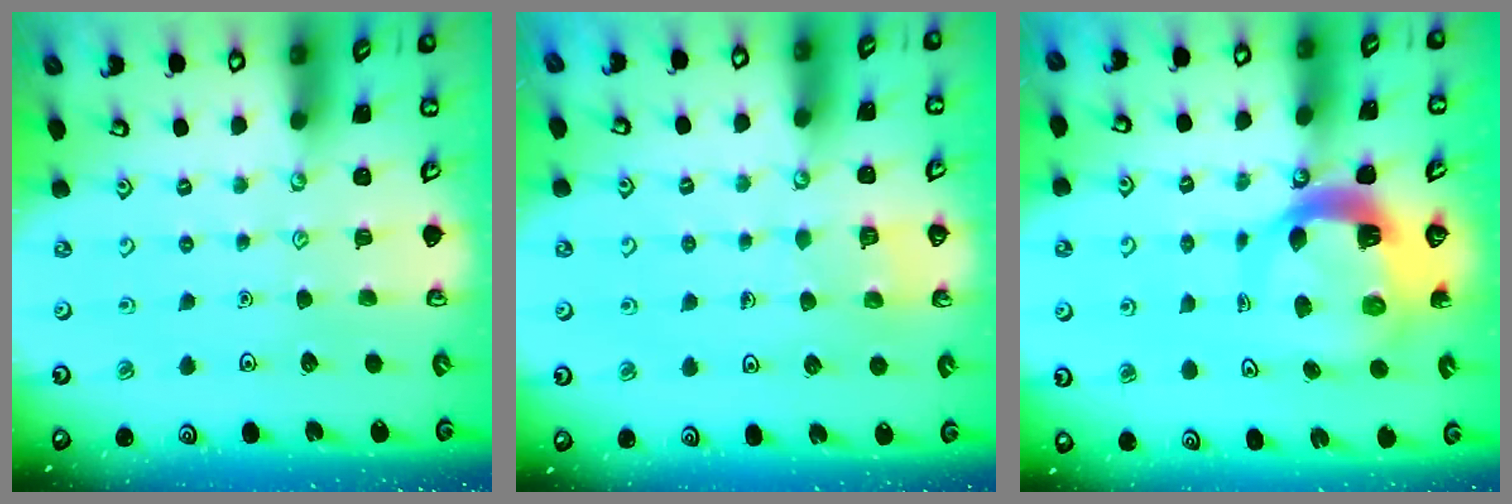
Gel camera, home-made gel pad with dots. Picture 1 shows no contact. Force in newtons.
{"total": 2.5, "press": 2.5, "slide": 0.1}
{"total": 8.4, "press": 8.3, "slide": 0.9}